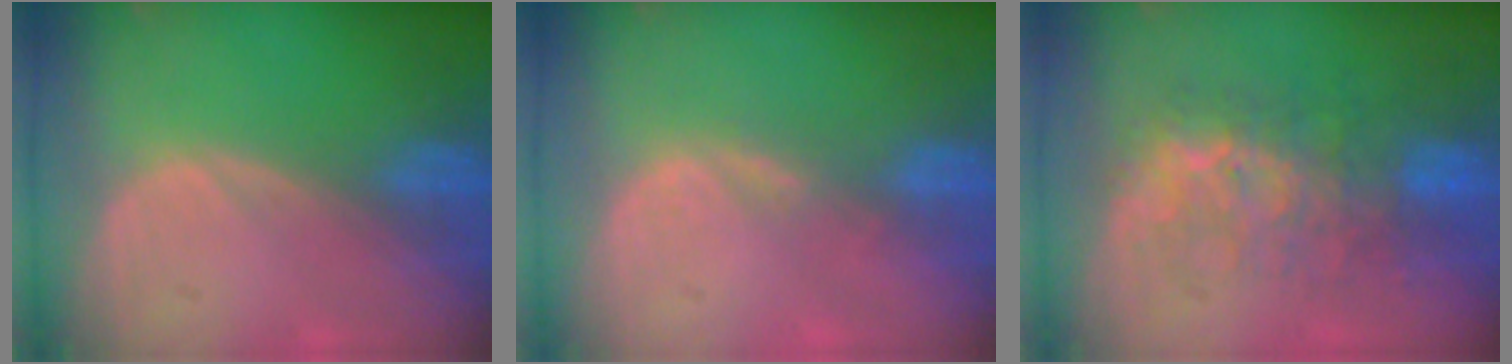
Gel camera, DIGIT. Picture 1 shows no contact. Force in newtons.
{"total": 1.9, "press": 1.5, "slide": 1.1}
{"total": 8.4, "press": 8.1, "slide": 2.2}